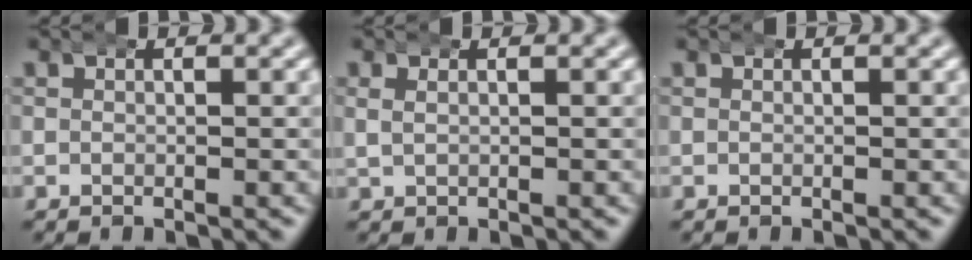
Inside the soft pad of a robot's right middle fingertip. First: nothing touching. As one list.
[{"total": 1.2, "force": [0.5, 0.8, 0.7], "torque": [-0.011, 0.006, 0.007]}, {"total": 0.0}]